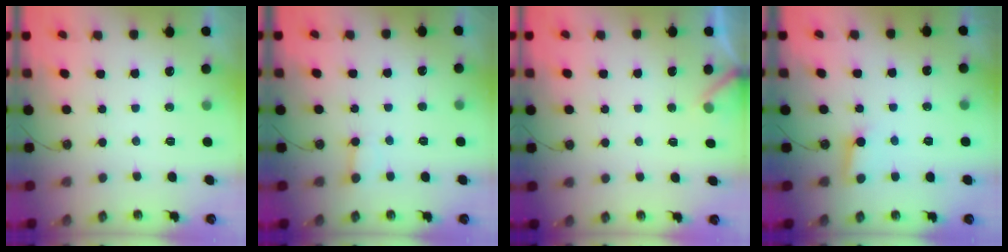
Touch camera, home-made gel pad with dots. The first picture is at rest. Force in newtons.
{"total": 2.6, "press": 2.6, "slide": 0.2}
{"total": 4.4, "press": 4.4, "slide": 0.2}
{"total": 2.9, "press": 2.9, "slide": 0.2}